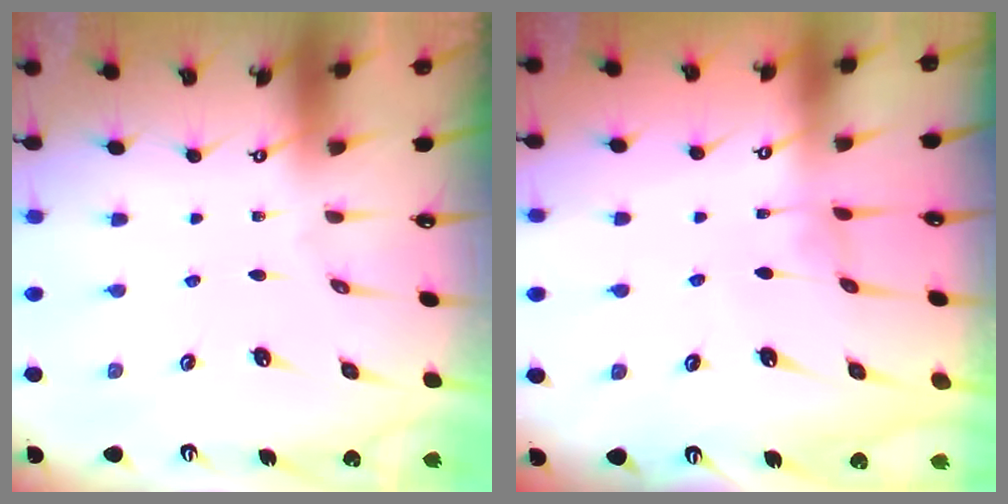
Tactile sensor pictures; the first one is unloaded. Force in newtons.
{"total": 1.8, "press": 1.8, "slide": 0.3}